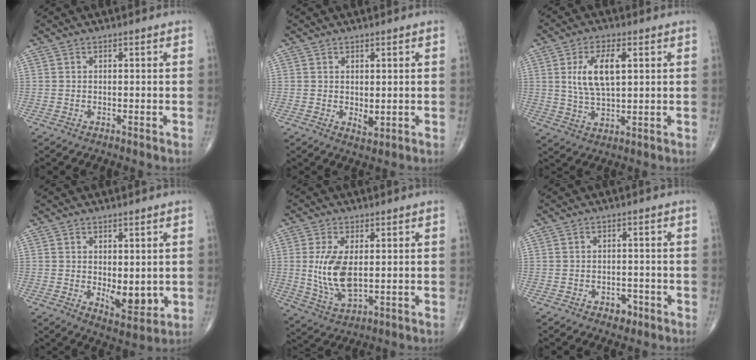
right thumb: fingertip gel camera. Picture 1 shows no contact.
{"total": 2.4, "force": [0.1, 1.3, 2.0], "torque": [-0.024, -0.008, 0.006]}
{"total": 9.2, "force": [2.4, 3.9, 8.0], "torque": [-0.152, -0.006, 0.047]}
{"total": 7.1, "force": [-0.2, 3.6, 6.1], "torque": [-0.064, -0.018, 0.010]}
{"total": 9.8, "force": [0.7, 4.7, 8.5], "torque": [-0.172, -0.016, 0.026]}
{"total": 2.6, "force": [-1.4, 1.7, 1.3], "torque": [-0.005, 0.009, -0.016]}